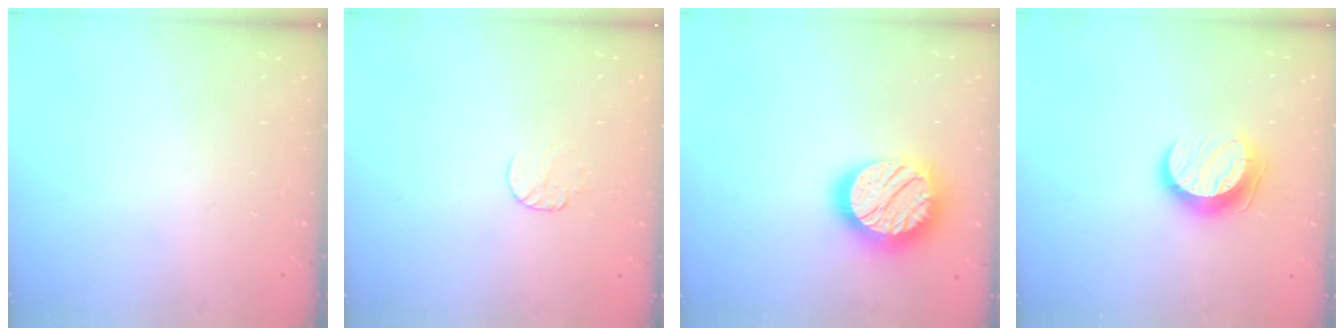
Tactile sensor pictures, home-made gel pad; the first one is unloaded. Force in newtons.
{"total": 6.9, "press": 6.9, "slide": 0.6}
{"total": 19.8, "press": 19.8, "slide": 1.1}
{"total": 9.8, "press": 9.8, "slide": 0.6}